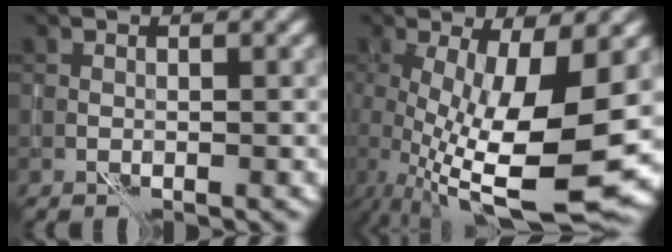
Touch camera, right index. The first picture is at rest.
{"total": 12.3, "force": [-1.8, 3.7, 11.6], "torque": [-0.200, -0.021, -0.022]}